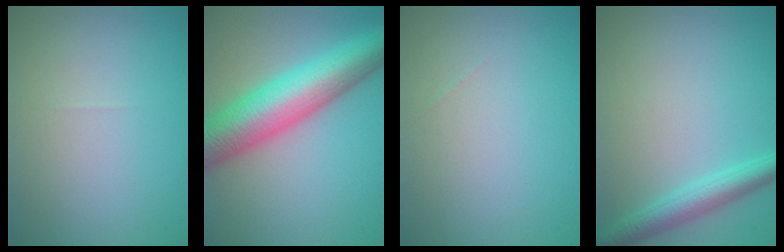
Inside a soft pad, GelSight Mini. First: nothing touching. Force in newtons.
{"total": 10.2, "press": 10.2, "slide": 0.2}
{"total": 0.0}
{"total": 3.4, "press": 3.4, "slide": 0.1}